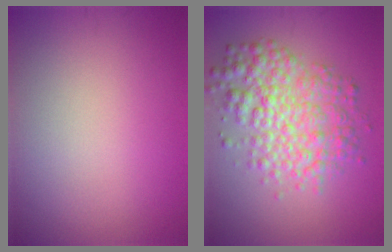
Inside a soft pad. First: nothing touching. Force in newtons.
{"total": 6.1, "press": 6.1, "slide": 0.1}